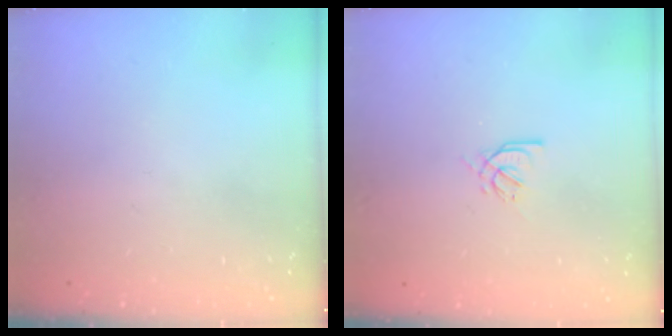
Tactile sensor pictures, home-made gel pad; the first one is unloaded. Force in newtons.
{"total": 2.4, "press": 2.4, "slide": 0.5}